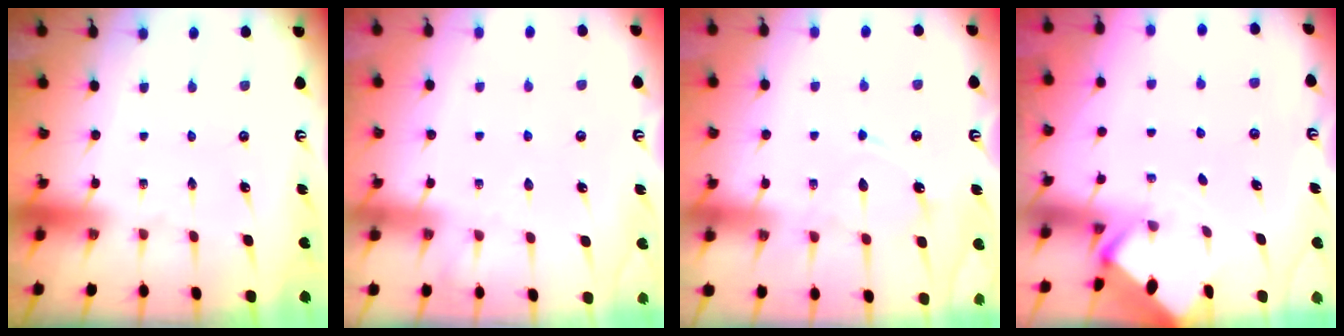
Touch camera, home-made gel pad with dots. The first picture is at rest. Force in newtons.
{"total": 4.9, "press": 4.9, "slide": 0.7}
{"total": 10.3, "press": 10.2, "slide": 0.9}
{"total": 2.3, "press": 2.3, "slide": 0.2}